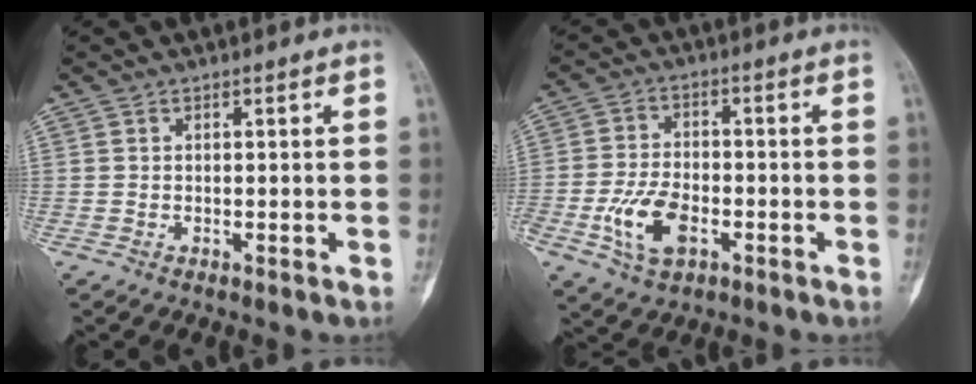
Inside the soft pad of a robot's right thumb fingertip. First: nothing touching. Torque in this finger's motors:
{"motor_torque": [1.85, 1.70, 1.29, -1.08, 0.40]}